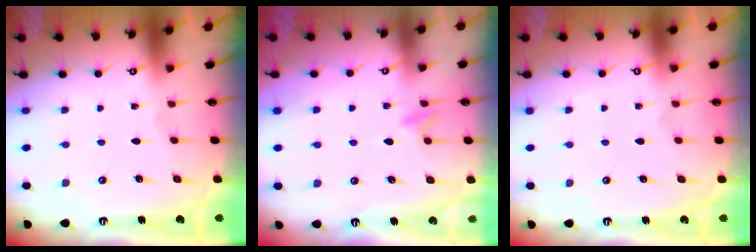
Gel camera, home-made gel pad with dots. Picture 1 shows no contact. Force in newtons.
{"total": 6.3, "press": 6.1, "slide": 1.4}
{"total": 3.9, "press": 3.9, "slide": 0.1}